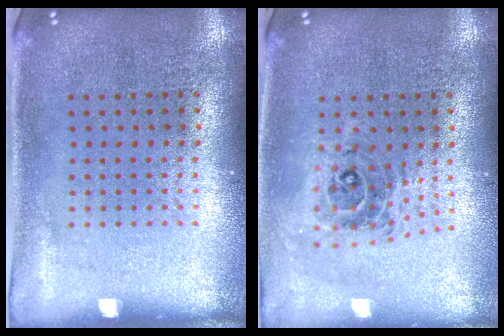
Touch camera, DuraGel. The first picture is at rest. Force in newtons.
{"total": 0.8, "press": 0.8, "slide": 0.2}